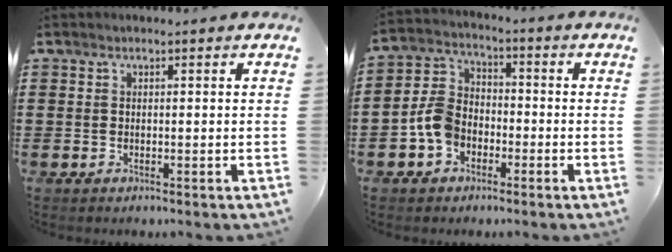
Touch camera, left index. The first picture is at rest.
{"total": 6.5, "force": [-2.8, 4.6, 3.6], "torque": [-0.101, 0.008, -0.061]}